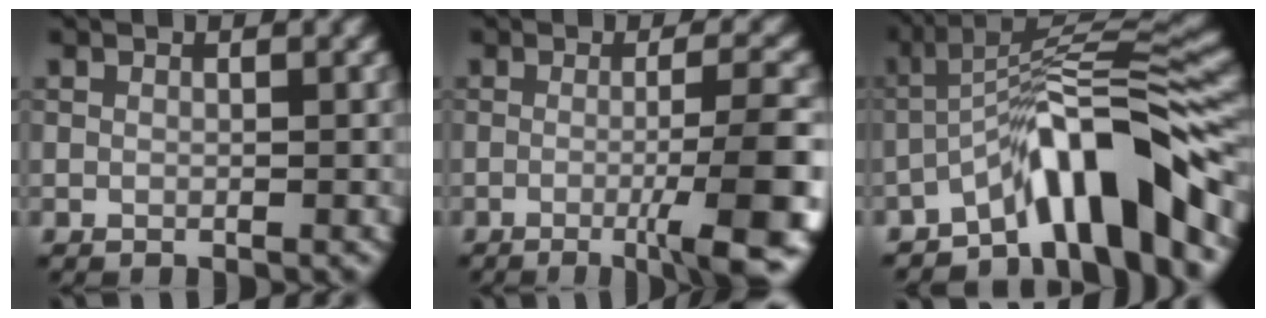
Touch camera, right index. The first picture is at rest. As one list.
[{"total": 8.7, "force": [-2.8, 1.5, 8.1], "torque": [-0.102, 0.004, -0.042]}, {"total": 9.4, "force": [-5.8, 1.8, 7.2], "torque": [-0.101, 0.019, -0.107]}]